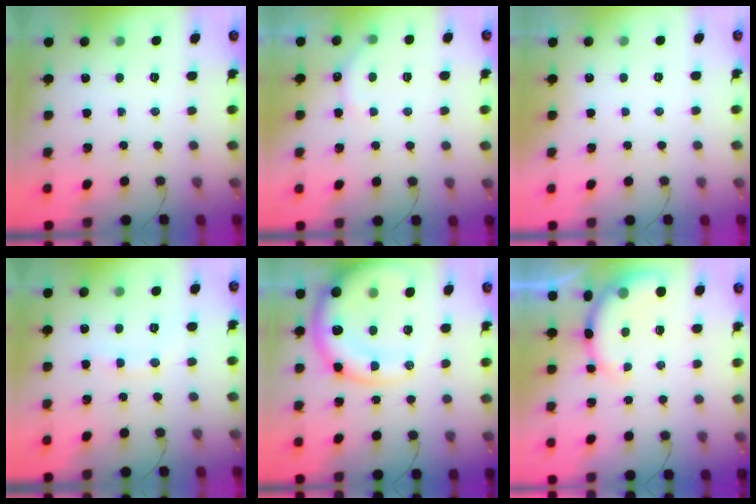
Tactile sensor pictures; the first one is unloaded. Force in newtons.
{"total": 5.3, "press": 5.2, "slide": 1.1}
{"total": 3.0, "press": 3.0, "slide": 0.1}
{"total": 7.6, "press": 7.5, "slide": 1.1}
{"total": 17.4, "press": 16.9, "slide": 4.4}
{"total": 9.3, "press": 9.1, "slide": 1.8}